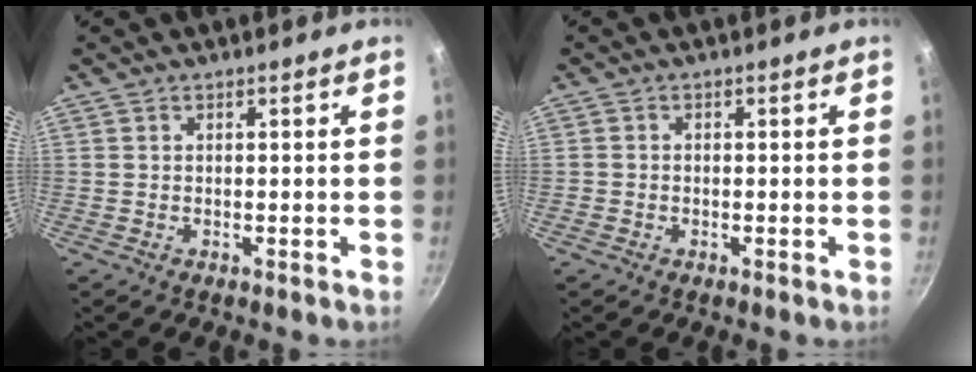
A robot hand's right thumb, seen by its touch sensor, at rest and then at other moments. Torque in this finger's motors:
{"motor_torque": [0.11, -0.16, -0.20, 0.05, -0.03]}